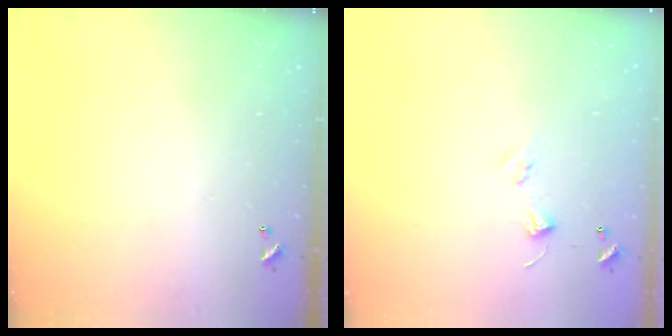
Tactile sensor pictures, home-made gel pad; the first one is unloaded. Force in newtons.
{"total": 5.0, "press": 5.0, "slide": 0.6}